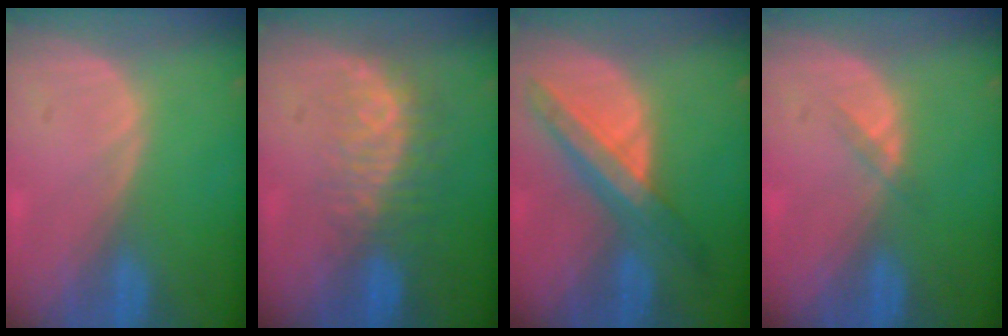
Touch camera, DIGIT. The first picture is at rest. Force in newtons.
{"total": 8.3, "press": 7.1, "slide": 4.4}
{"total": 7.8, "press": 7.2, "slide": 3.0}
{"total": 1.4, "press": 1.1, "slide": 0.8}